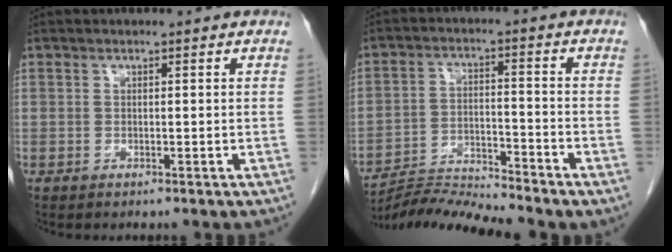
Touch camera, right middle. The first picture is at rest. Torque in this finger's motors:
{"motor_torque": [1.04, -1.10, 0.27, 0.11]}